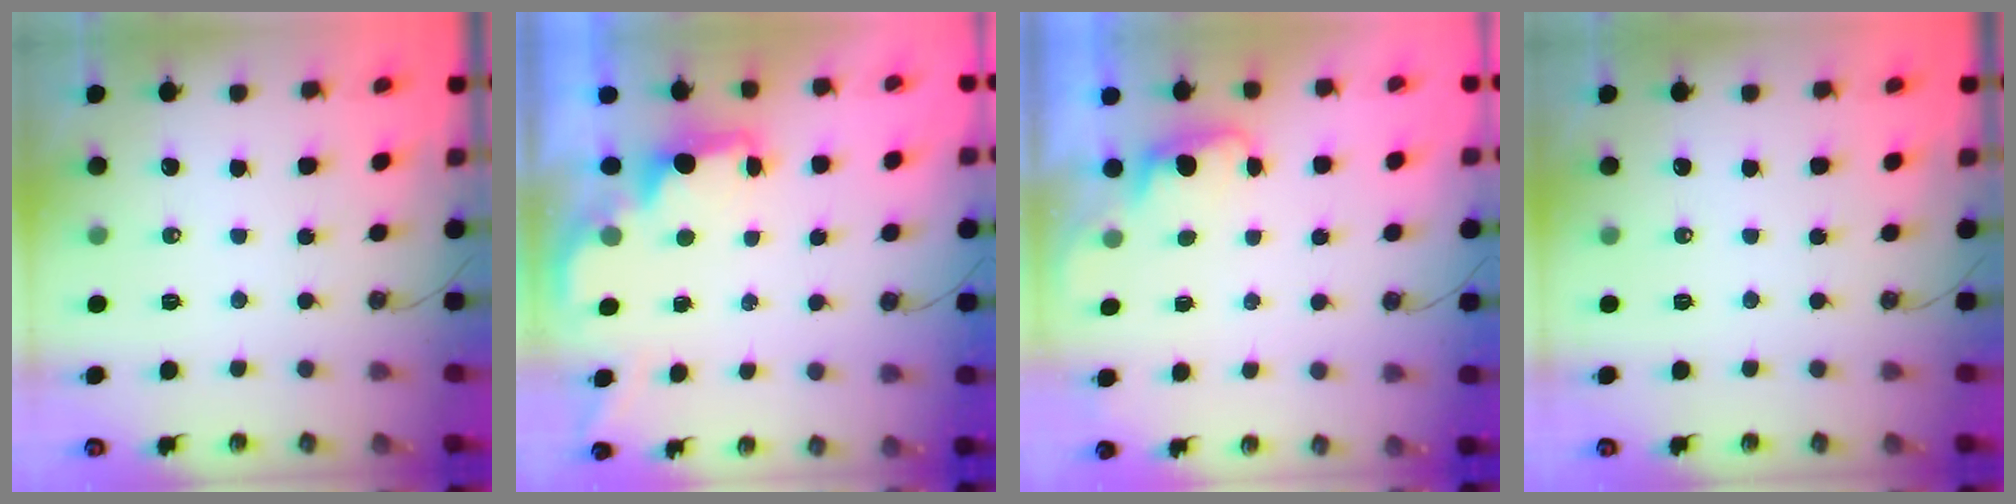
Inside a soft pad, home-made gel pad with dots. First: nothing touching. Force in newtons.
{"total": 1.6, "press": 1.5, "slide": 0.6}
{"total": 1.2, "press": 1.0, "slide": 0.7}
{"total": 0.0}